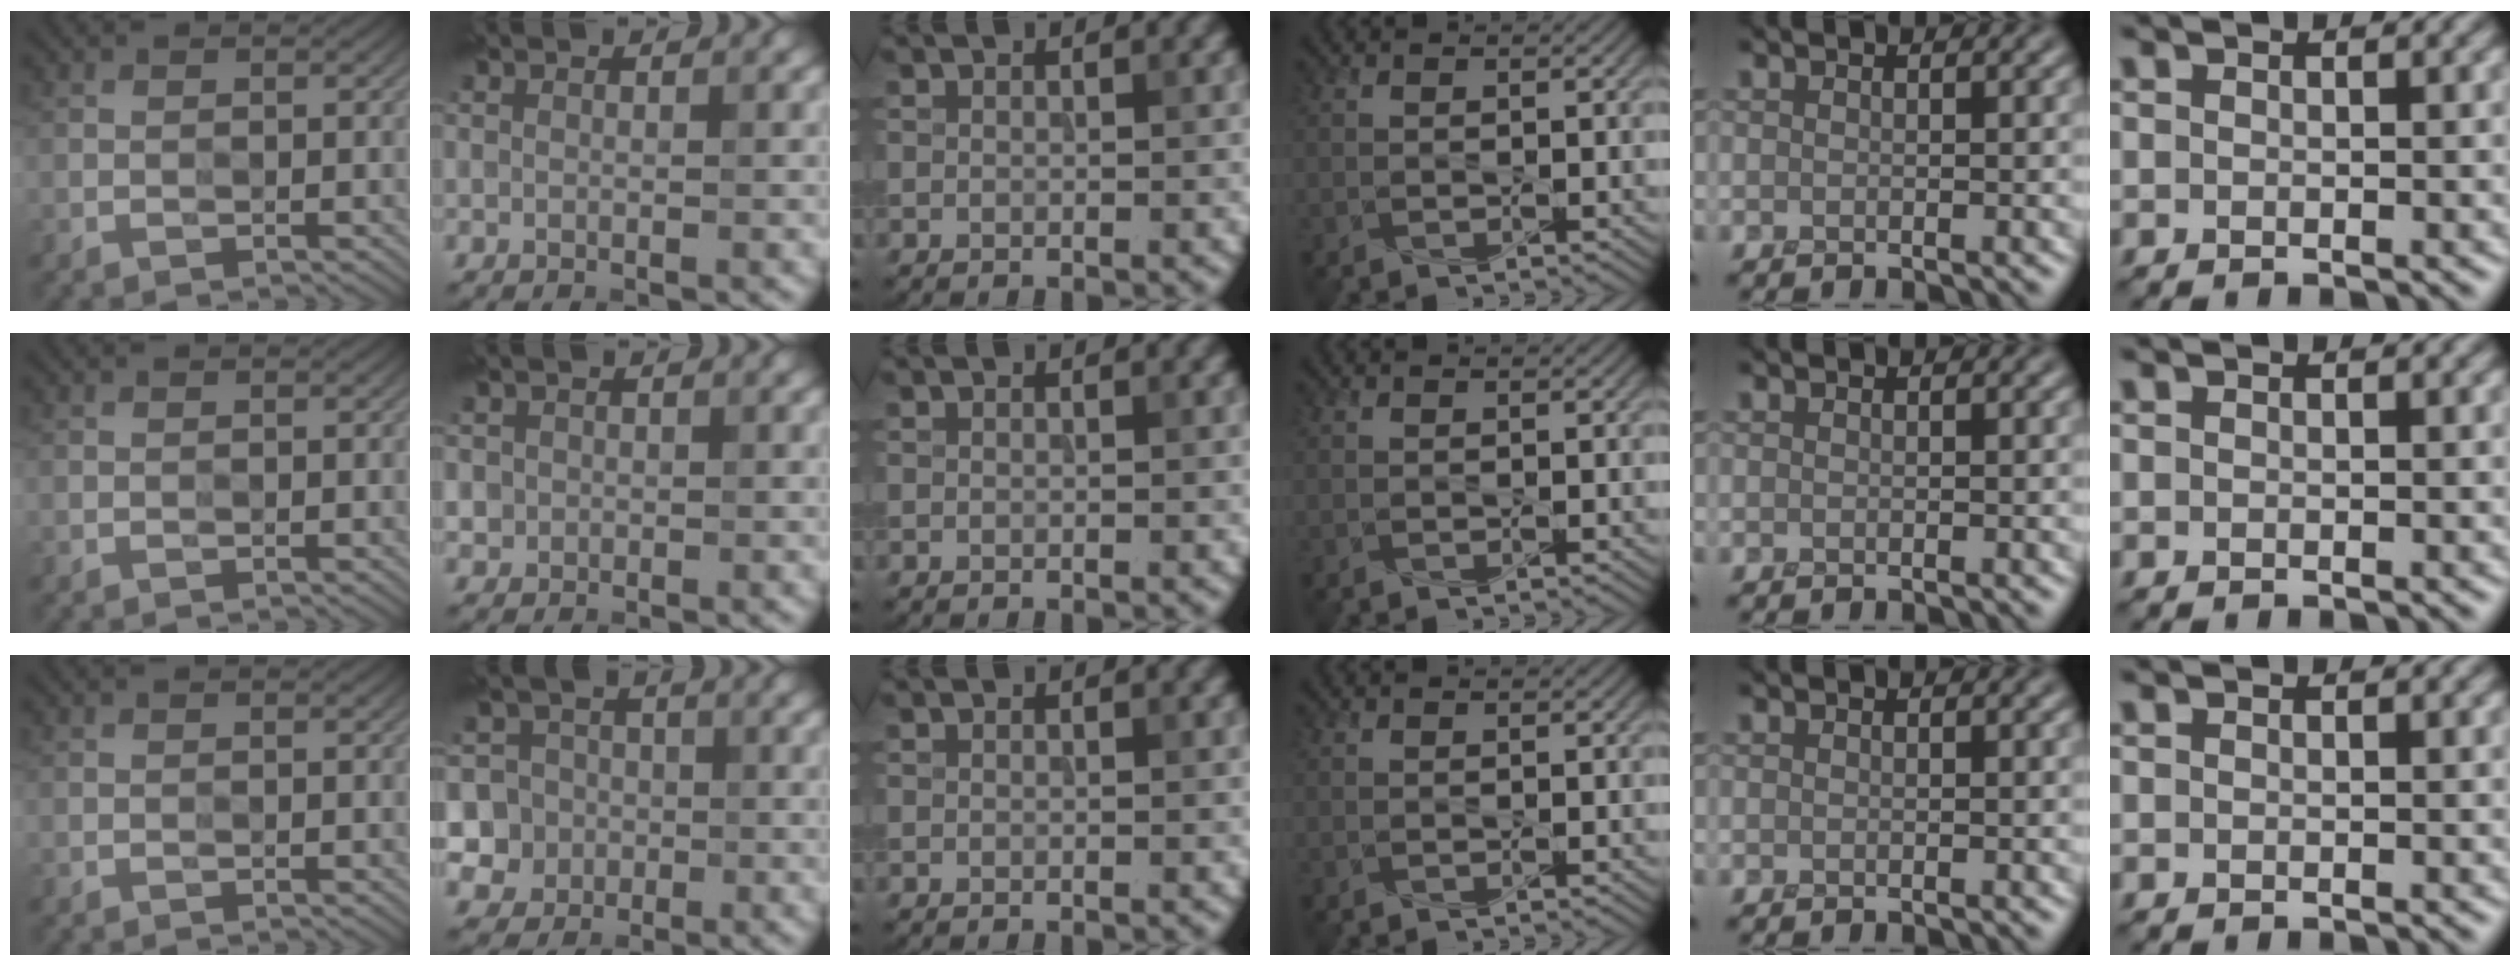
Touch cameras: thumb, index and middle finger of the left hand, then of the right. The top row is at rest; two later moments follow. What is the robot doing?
{"motion": "press", "object": "toy piano key"}